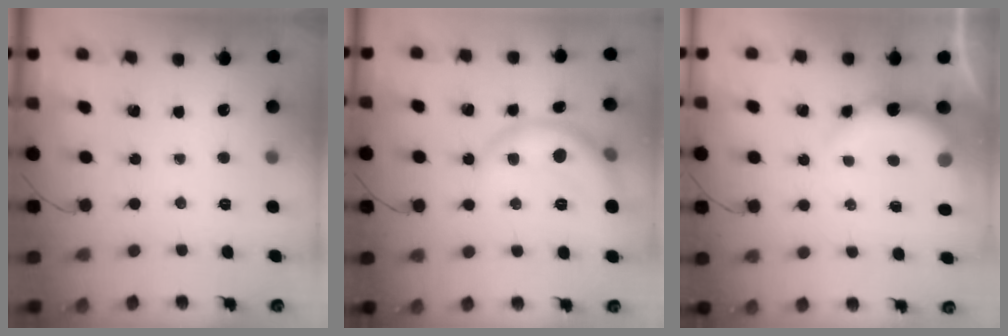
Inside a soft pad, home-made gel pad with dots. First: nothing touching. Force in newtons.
{"total": 9.6, "press": 9.6, "slide": 1.1}
{"total": 8.6, "press": 8.4, "slide": 1.9}